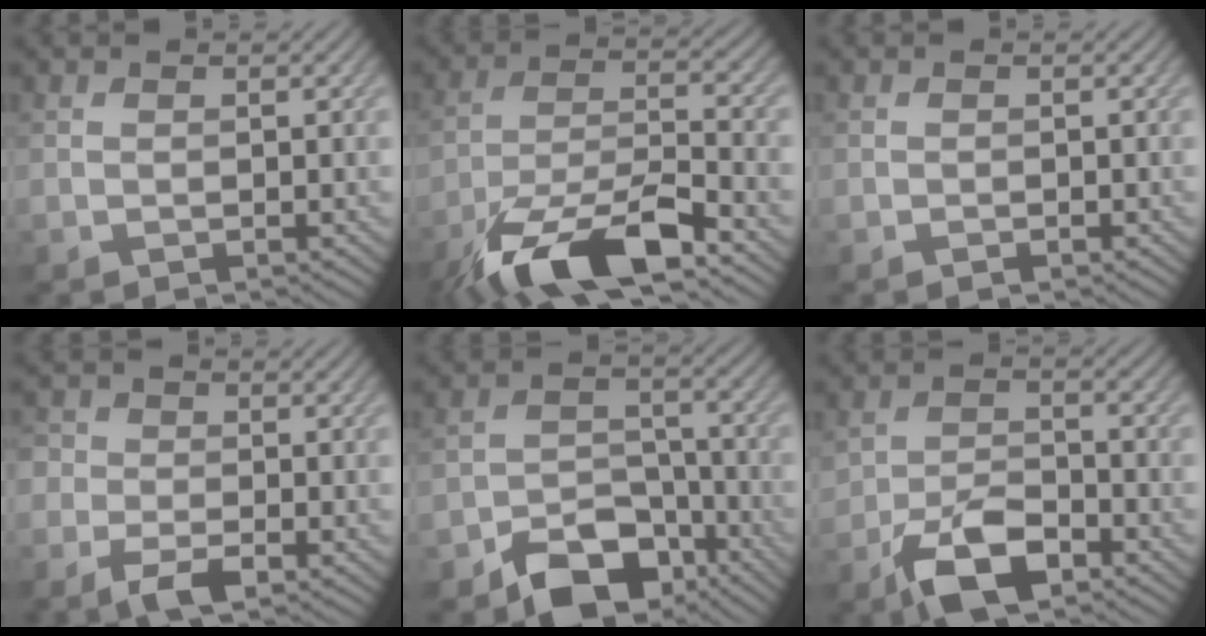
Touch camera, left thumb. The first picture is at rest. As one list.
[{"total": 14.8, "force": [-10.1, 4.2, 10.1], "torque": [-0.203, -0.010, -0.187]}, {"total": 0.6, "force": [-0.3, 0.3, 0.4], "torque": [-0.009, -0.002, -0.004]}, {"total": 4.5, "force": [-2.3, 2.9, 2.6], "torque": [-0.048, -0.002, -0.056]}, {"total": 10.4, "force": [-7.0, 5.9, 4.9], "torque": [-0.078, -0.015, -0.122]}, {"total": 7.5, "force": [-4.2, 3.8, 4.8], "torque": [-0.094, -0.003, -0.084]}]